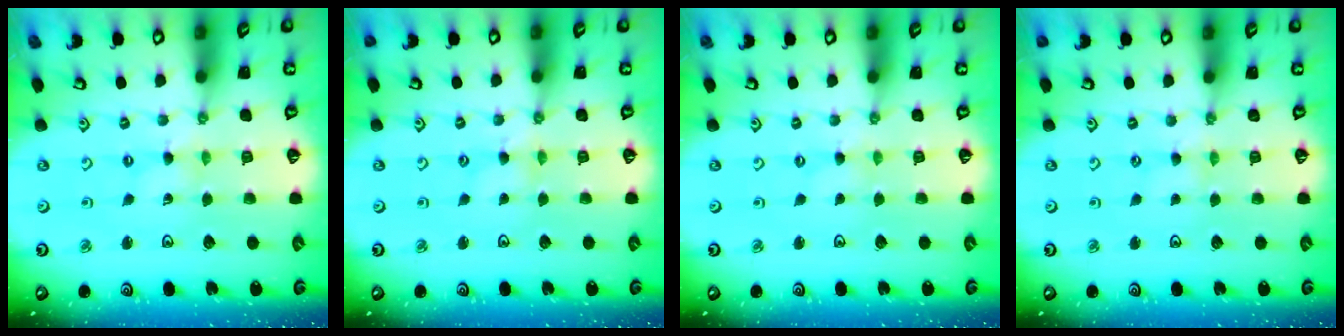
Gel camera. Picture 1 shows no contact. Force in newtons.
{"total": 1.5, "press": 1.5, "slide": 0.3}
{"total": 0.0}
{"total": 0.8, "press": 0.8, "slide": 0.2}